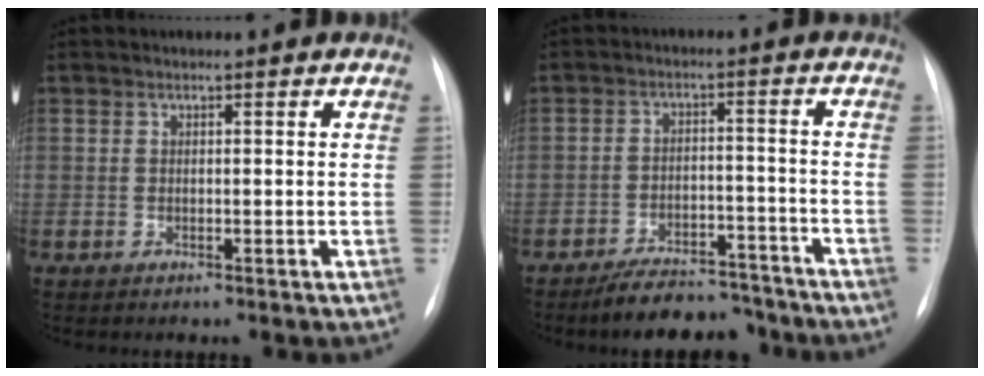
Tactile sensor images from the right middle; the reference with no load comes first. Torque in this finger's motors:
{"motor_torque": [0.80, -0.88, 0.10, 0.08]}